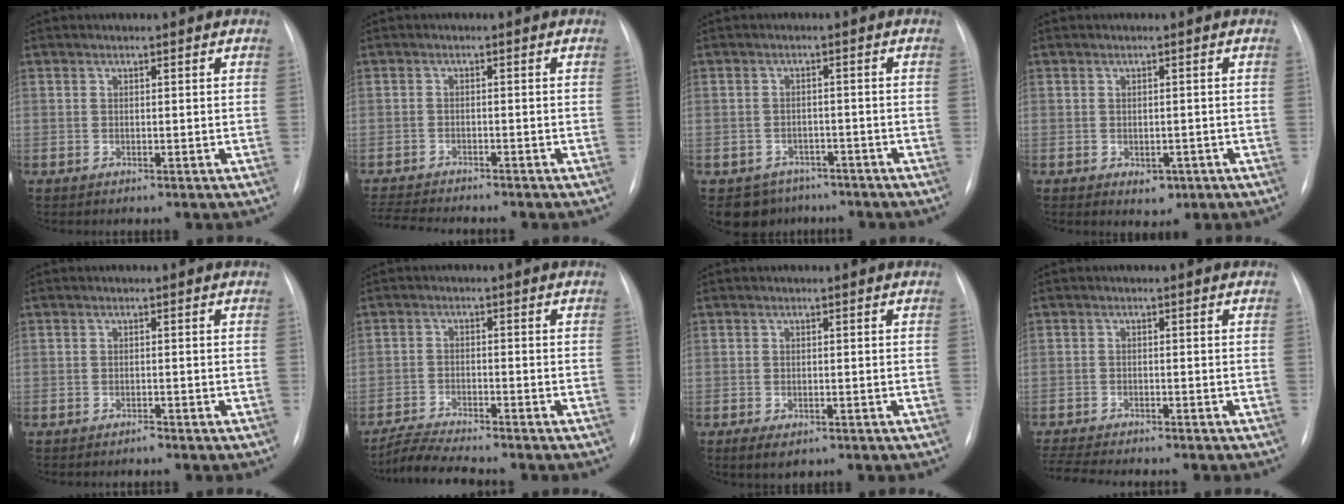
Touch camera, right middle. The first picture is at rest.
{"total": 7.3, "force": [-6.8, 0.6, 2.5], "torque": [-0.042, -0.013, -0.109]}
{"total": 5.7, "force": [-4.4, 3.6, 0.0], "torque": [0.008, 0.015, -0.061]}
{"total": 2.5, "force": [-1.1, 1.7, 1.4], "torque": [-0.013, 0.002, -0.003]}
{"total": 0.6, "force": [-0.6, 0.1, 0.1], "torque": [-0.004, -0.001, -0.009]}
{"total": 6.1, "force": [-5.7, -0.5, 2.1], "torque": [-0.042, -0.022, -0.102]}
{"total": 2.9, "force": [-1.7, 1.4, 1.9], "torque": [-0.032, -0.004, -0.016]}
{"total": 8.1, "force": [-7.3, 0.9, 3.3], "torque": [-0.056, -0.012, -0.114]}